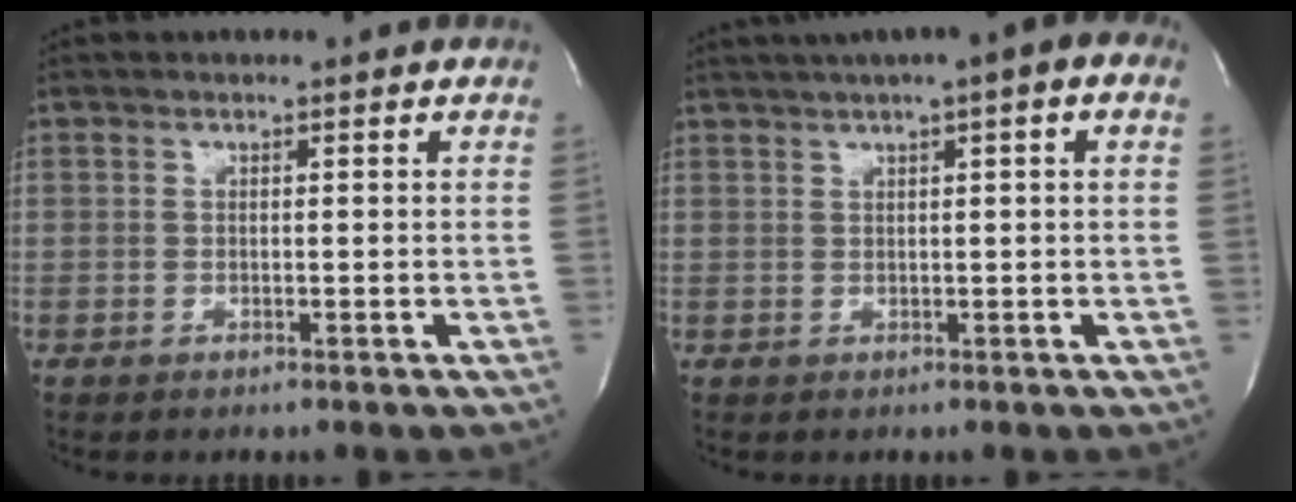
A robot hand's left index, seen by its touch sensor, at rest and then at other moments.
{"total": 8.4, "force": [4.6, 0.8, 7.0], "torque": [-0.104, 0.037, 0.062]}